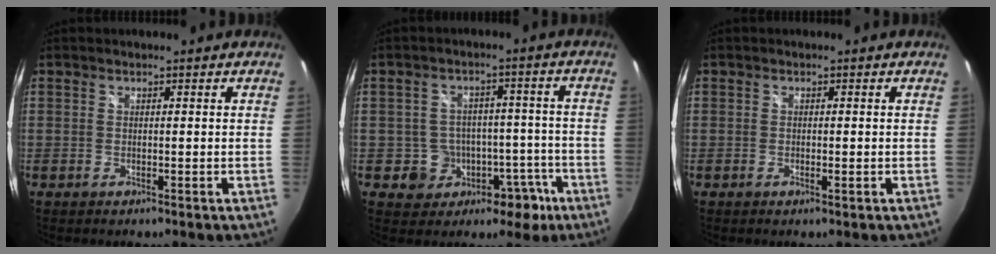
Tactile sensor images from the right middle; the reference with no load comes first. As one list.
[{"total": 9.7, "force": [-4.5, 8.1, 3.1], "torque": [-0.054, 0.035, -0.040]}, {"total": 1.0, "force": [-0.4, 0.2, 0.9], "torque": [-0.016, -0.001, -0.007]}]